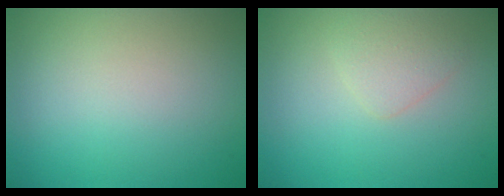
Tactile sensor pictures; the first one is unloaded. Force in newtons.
{"total": 1.6, "press": 1.6, "slide": 0.1}